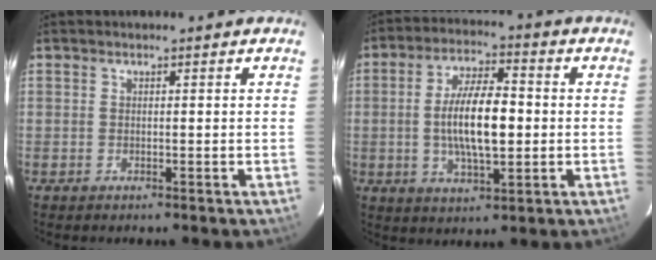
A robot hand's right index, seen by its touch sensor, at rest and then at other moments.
{"total": 12.0, "force": [-0.6, 4.4, 11.1], "torque": [-0.208, 0.002, -0.008]}